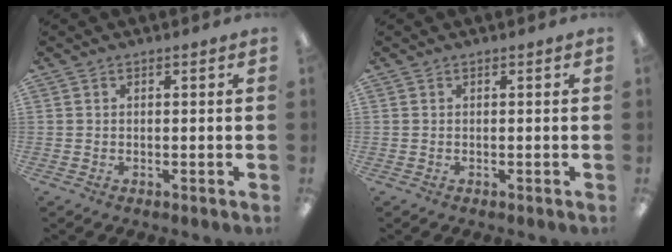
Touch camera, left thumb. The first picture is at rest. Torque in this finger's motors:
{"motor_torque": [0.00, 0.00, 0.05, -0.05, 0.00]}